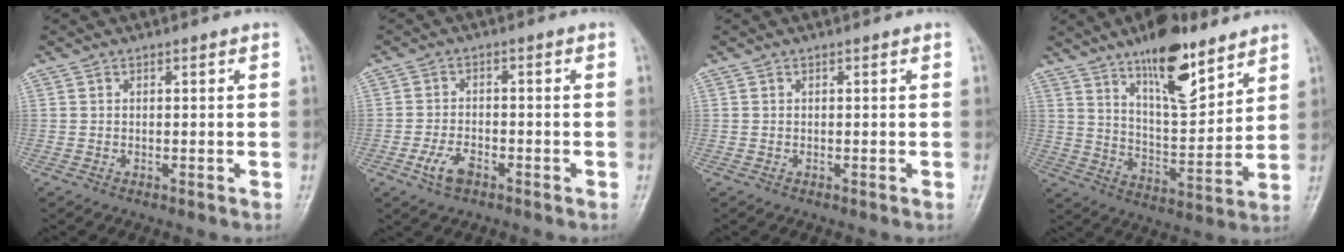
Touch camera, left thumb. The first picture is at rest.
{"total": 4.5, "force": [-2.4, 2.5, 2.9], "torque": [-0.058, 0.012, -0.045]}
{"total": 0.0}
{"total": 15.3, "force": [10.3, 5.3, 10.0], "torque": [-0.132, -0.065, 0.175]}